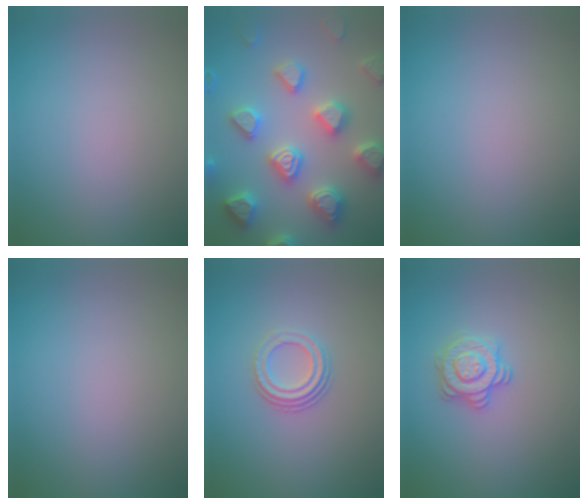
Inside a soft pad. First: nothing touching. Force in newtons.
{"total": 7.4, "press": 7.3, "slide": 1.6}
{"total": 0.0}
{"total": 0.0}
{"total": 3.0, "press": 2.2, "slide": 2.0}
{"total": 2.8, "press": 2.7, "slide": 0.5}